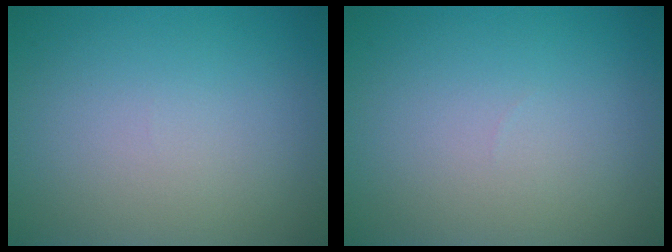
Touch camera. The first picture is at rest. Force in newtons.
{"total": 0.0}